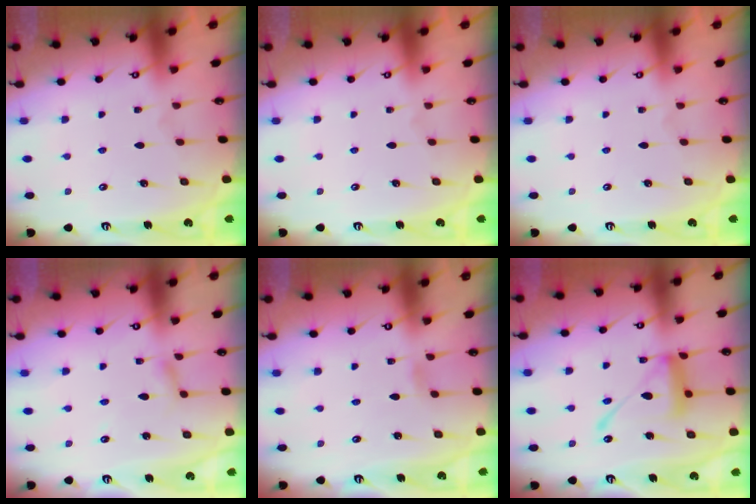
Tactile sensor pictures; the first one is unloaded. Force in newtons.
{"total": 0.0}
{"total": 0.0}
{"total": 2.4, "press": 2.4, "slide": 0.2}
{"total": 2.8, "press": 2.8, "slide": 0.2}
{"total": 14.9, "press": 14.8, "slide": 1.3}